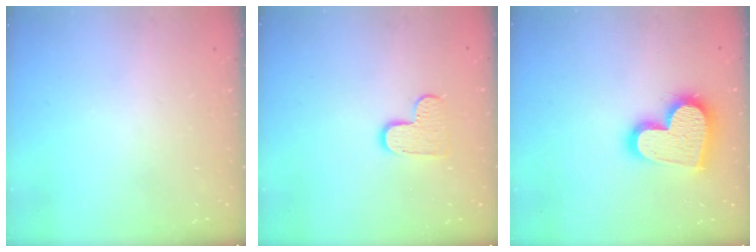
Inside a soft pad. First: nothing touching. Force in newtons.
{"total": 7.7, "press": 7.6, "slide": 0.3}
{"total": 18.5, "press": 18.4, "slide": 1.5}